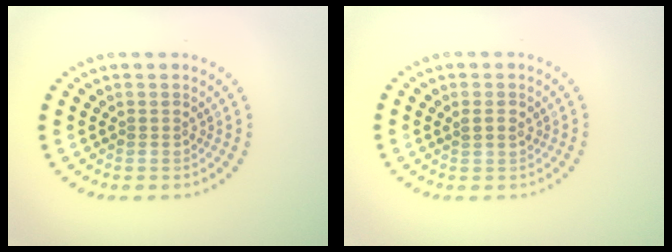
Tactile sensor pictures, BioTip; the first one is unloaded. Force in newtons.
{"total": 0.9, "press": 0.8, "slide": 0.3}